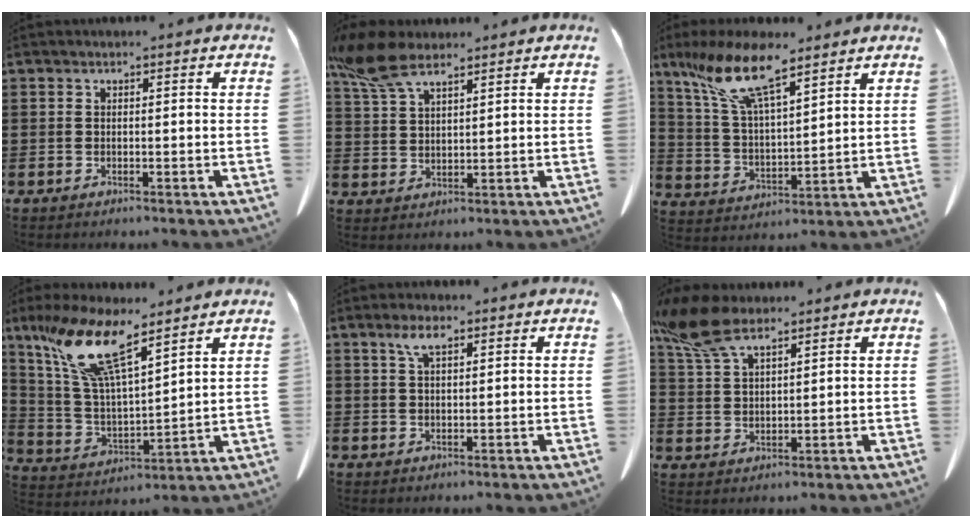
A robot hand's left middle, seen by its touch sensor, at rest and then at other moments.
{"total": 8.3, "force": [5.8, 3.2, 4.9], "torque": [-0.119, -0.008, 0.109]}
{"total": 12.6, "force": [8.8, 3.3, 8.4], "torque": [-0.199, -0.023, 0.153]}
{"total": 13.6, "force": [9.1, 3.3, 9.6], "torque": [-0.229, -0.031, 0.156]}
{"total": 3.5, "force": [2.0, 1.1, 2.7], "torque": [-0.061, 0.006, 0.034]}
{"total": 9.4, "force": [6.7, 3.7, 5.6], "torque": [-0.134, -0.009, 0.125]}